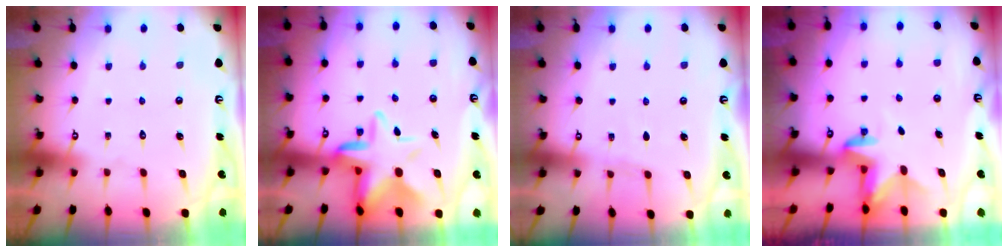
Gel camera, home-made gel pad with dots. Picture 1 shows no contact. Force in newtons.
{"total": 10.3, "press": 10.0, "slide": 2.7}
{"total": 2.4, "press": 2.4, "slide": 0.4}
{"total": 2.9, "press": 2.9, "slide": 0.7}